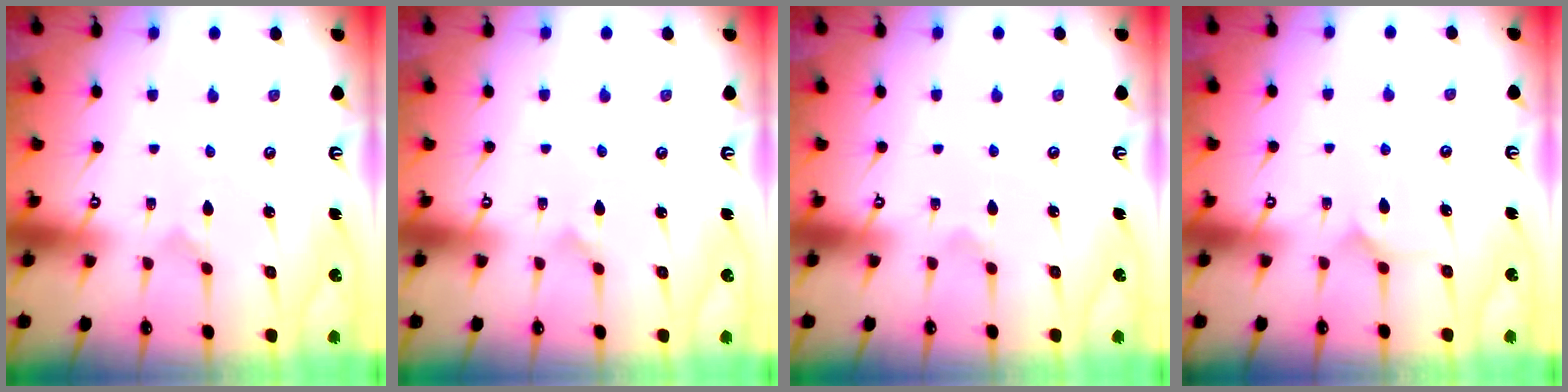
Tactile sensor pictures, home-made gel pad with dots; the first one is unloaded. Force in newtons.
{"total": 1.6, "press": 1.6, "slide": 0.1}
{"total": 1.8, "press": 1.8, "slide": 0.4}
{"total": 8.1, "press": 8.1, "slide": 0.1}